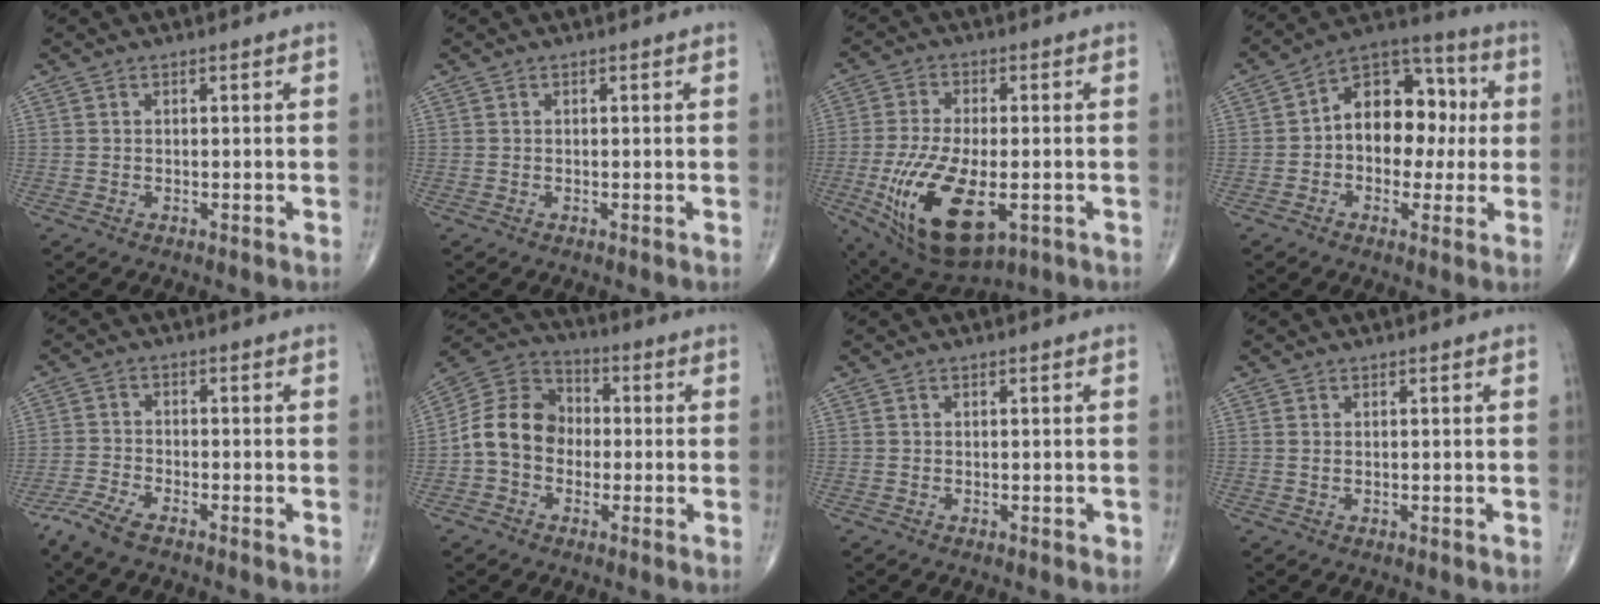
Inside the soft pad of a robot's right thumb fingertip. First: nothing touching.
{"total": 0.0}
{"total": 17.7, "force": [-4.9, 8.5, 14.8], "torque": [-0.290, -0.010, -0.067]}
{"total": 14.8, "force": [0.7, 10.2, 10.7], "torque": [-0.111, 0.039, -0.003]}
{"total": 4.7, "force": [-3.6, 1.0, 2.8], "torque": [-0.076, 0.004, -0.079]}
{"total": 11.5, "force": [-1.4, 9.4, 6.5], "torque": [-0.104, 0.040, -0.040]}
{"total": 0.5, "force": [0.1, 0.4, 0.3], "torque": [-0.001, 0.000, 0.002]}
{"total": 0.5, "force": [0.2, 0.2, 0.4], "torque": [-0.010, 0.003, 0.005]}